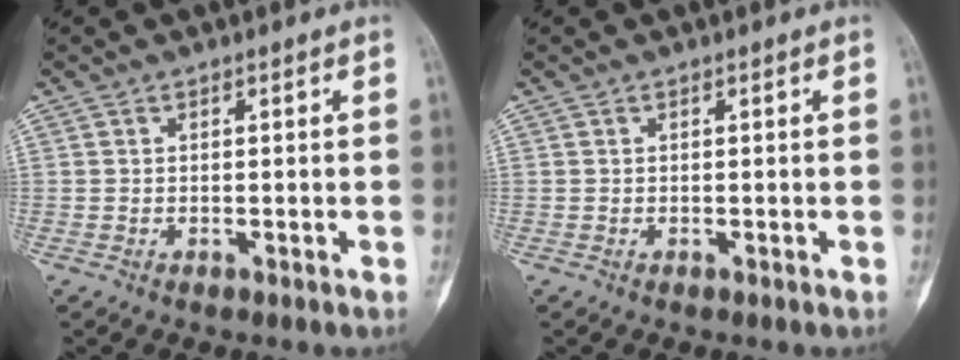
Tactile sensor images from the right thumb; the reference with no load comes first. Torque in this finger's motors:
{"motor_torque": [-0.30, -0.14, -0.10, 0.07, -0.02]}